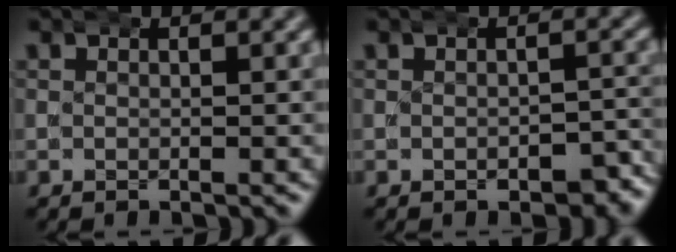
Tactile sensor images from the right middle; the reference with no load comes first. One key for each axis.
{"total": 2.8, "fx": -2.1, "fy": 1.3, "fz": 1.3, "tx": -0.014, "ty": -0.005, "tz": -0.032}